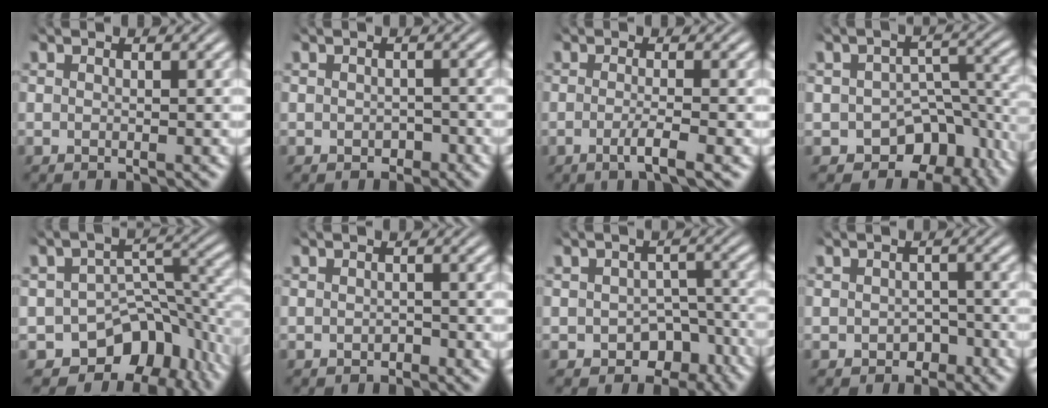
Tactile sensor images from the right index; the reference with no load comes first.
{"total": 1.2, "force": [-0.8, 0.9, 0.1], "torque": [-0.003, -0.003, -0.013]}
{"total": 2.4, "force": [-1.3, 0.2, 2.0], "torque": [-0.043, -0.009, -0.025]}
{"total": 12.8, "force": [-7.3, 9.2, 5.0], "torque": [-0.087, -0.050, -0.106]}
{"total": 12.8, "force": [-6.7, 9.0, 6.2], "torque": [-0.107, -0.043, -0.096]}
{"total": 0.8, "force": [-0.6, 0.5, 0.0], "torque": [-0.008, -0.005, -0.010]}
{"total": 7.1, "force": [-4.6, 5.0, 1.7], "torque": [-0.022, -0.024, -0.067]}
{"total": 2.3, "force": [-1.4, 1.7, 0.2], "torque": [0.006, -0.002, -0.027]}